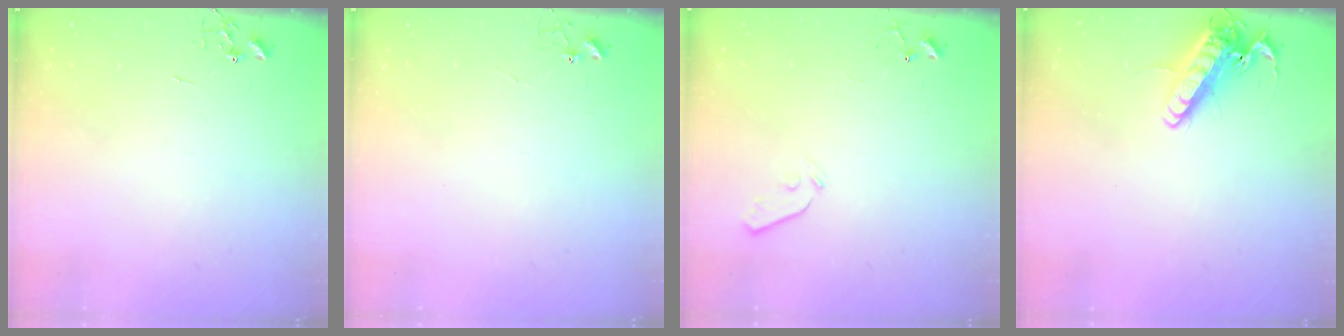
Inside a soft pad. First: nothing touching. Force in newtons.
{"total": 3.4, "press": 3.4, "slide": 0.3}
{"total": 3.7, "press": 3.6, "slide": 0.6}
{"total": 15.7, "press": 15.5, "slide": 2.4}